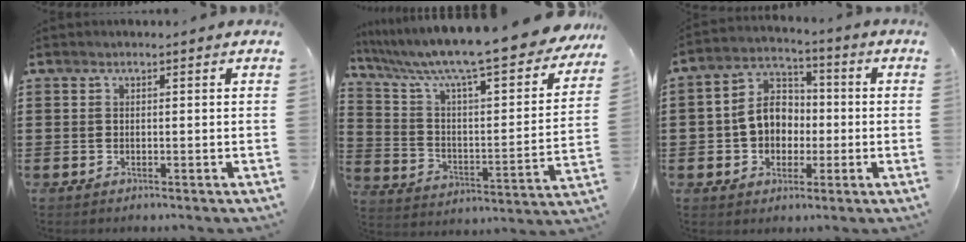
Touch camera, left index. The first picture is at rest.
{"total": 11.0, "force": [9.3, 0.3, 5.9], "torque": [-0.151, -0.069, 0.152]}
{"total": 7.6, "force": [-0.6, 6.3, 4.1], "torque": [-0.099, 0.021, -0.011]}